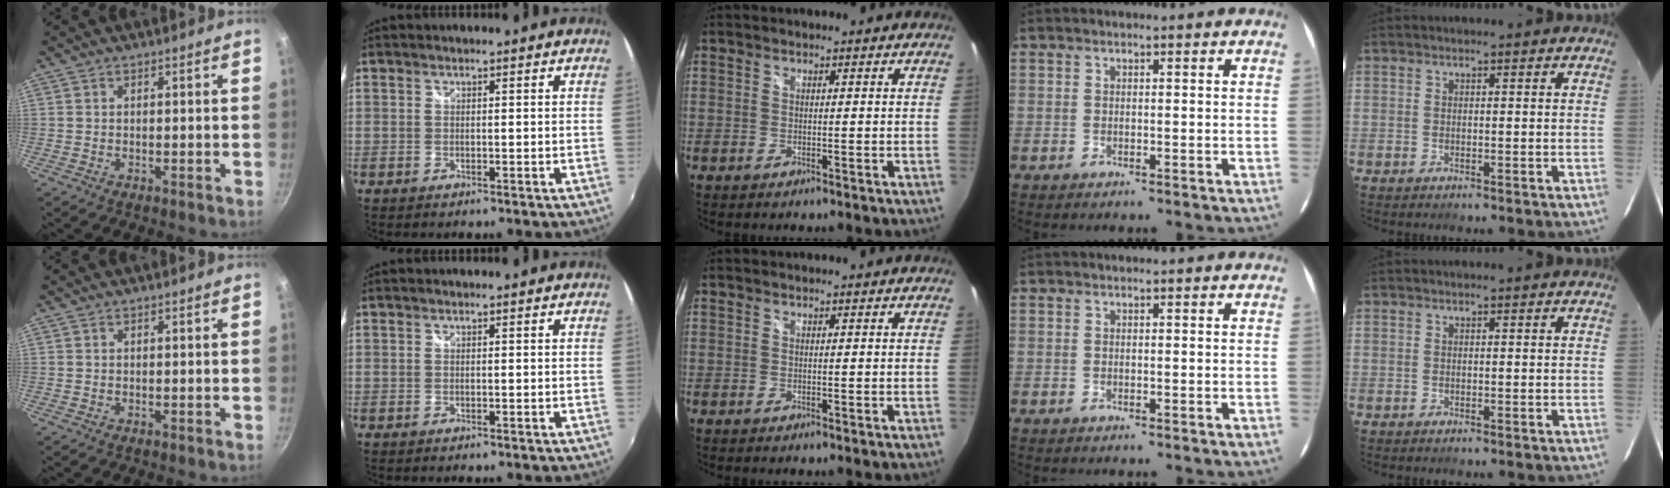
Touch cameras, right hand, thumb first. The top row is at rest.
{}